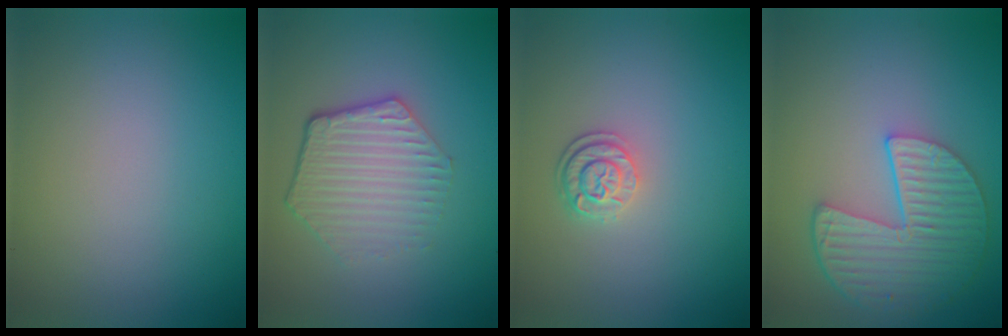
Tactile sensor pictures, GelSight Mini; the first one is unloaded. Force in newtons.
{"total": 4.3, "press": 3.3, "slide": 2.8}
{"total": 2.3, "press": 1.8, "slide": 1.4}
{"total": 5.6, "press": 4.3, "slide": 3.5}